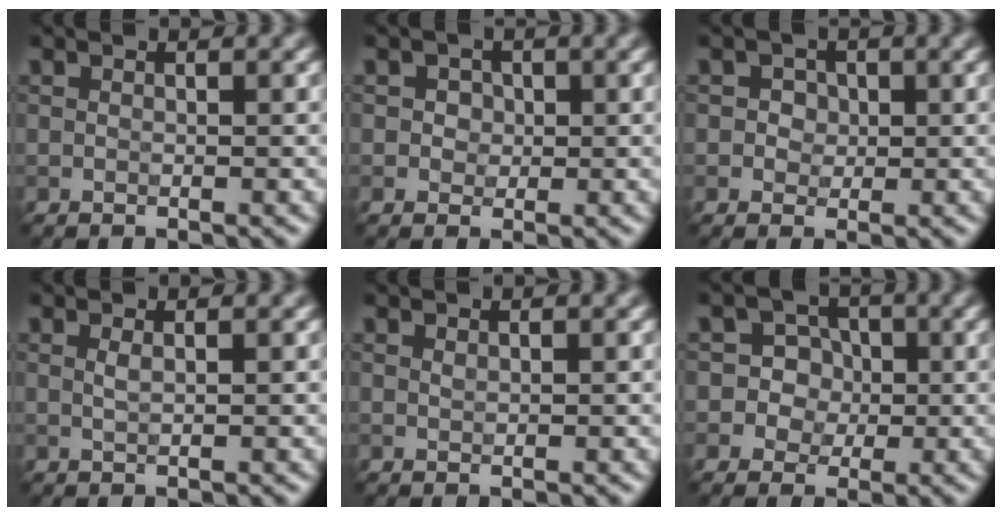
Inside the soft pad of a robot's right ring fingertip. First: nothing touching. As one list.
[{"total": 1.7, "force": [0.5, 1.5, 0.7], "torque": [-0.009, 0.007, 0.006]}, {"total": 1.9, "force": [0.5, 1.6, 0.7], "torque": [-0.007, 0.002, 0.009]}, {"total": 0.8, "force": [0.2, 0.3, 0.7], "torque": [-0.008, 0.002, 0.004]}, {"total": 0.0}, {"total": 4.4, "force": [0.3, 4.3, 1.0], "torque": [0.001, 0.018, -0.003]}]